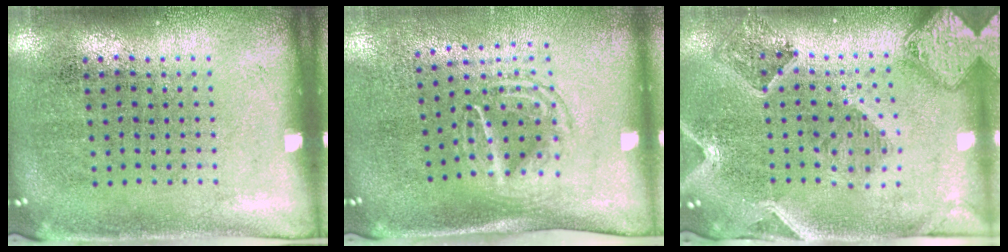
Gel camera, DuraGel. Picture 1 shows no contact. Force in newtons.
{"total": 1.6, "press": 1.2, "slide": 1.1}
{"total": 1.7, "press": 1.6, "slide": 0.4}